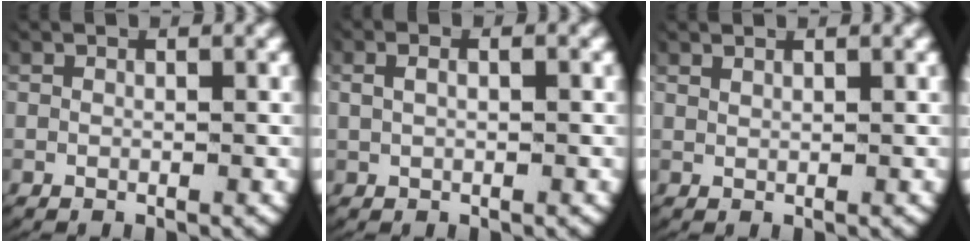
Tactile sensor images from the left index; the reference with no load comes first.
{"total": 1.2, "force": [0.2, 0.5, 1.1], "torque": [-0.027, -0.001, 0.008]}
{"total": 0.9, "force": [0.9, -0.2, 0.1], "torque": [-0.005, 0.000, 0.020]}